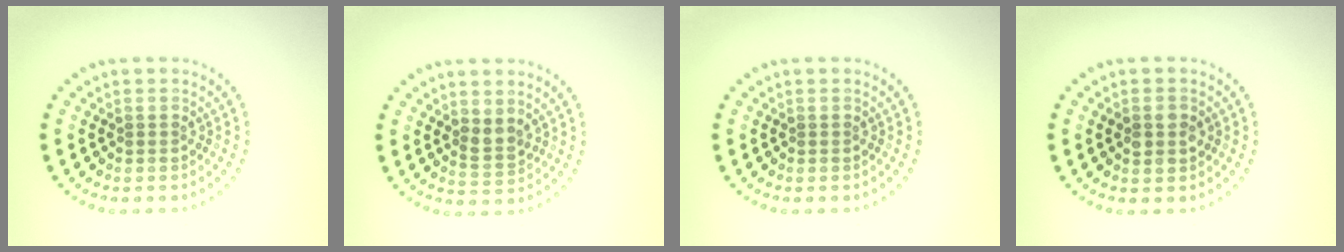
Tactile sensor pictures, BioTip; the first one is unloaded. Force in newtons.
{"total": 1.7, "press": 1.4, "slide": 0.9}
{"total": 0.0}
{"total": 2.1, "press": 2.1, "slide": 0.2}